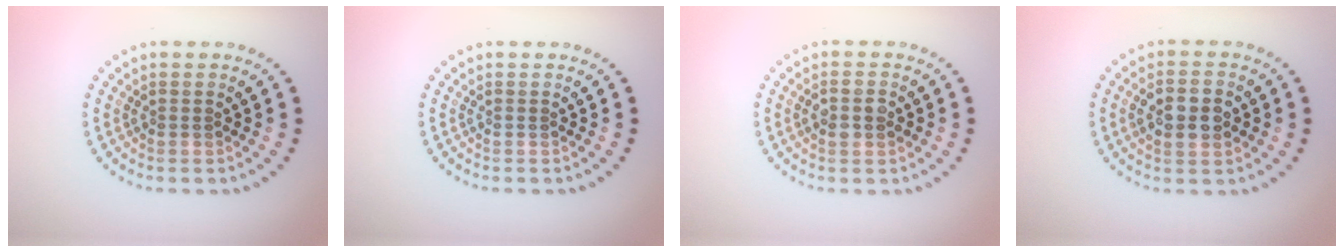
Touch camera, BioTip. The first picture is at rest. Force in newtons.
{"total": 0.0}
{"total": 1.8, "press": 1.8, "slide": 0.3}
{"total": 3.9, "press": 3.9, "slide": 0.3}